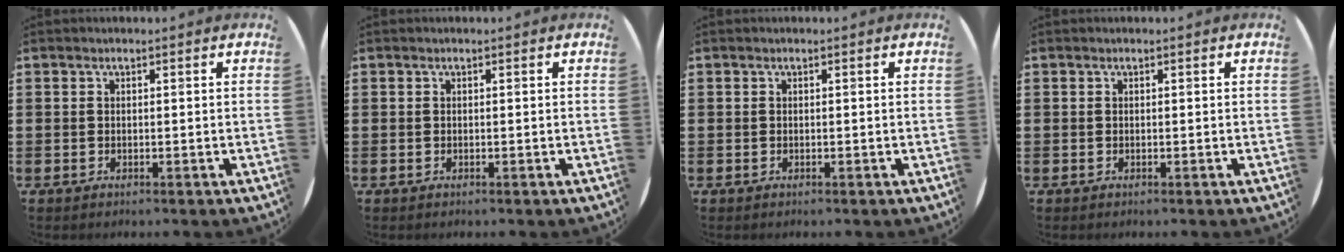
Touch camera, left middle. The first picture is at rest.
{"total": 0.0}
{"total": 0.0}
{"total": 0.0}